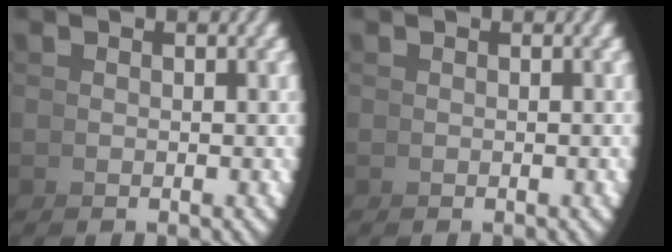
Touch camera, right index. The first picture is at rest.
{"total": 0.0}